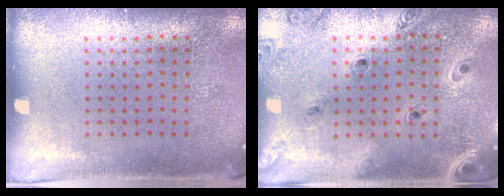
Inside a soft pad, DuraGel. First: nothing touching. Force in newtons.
{"total": 1.4, "press": 1.4, "slide": 0.2}